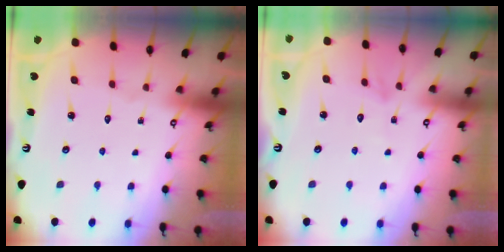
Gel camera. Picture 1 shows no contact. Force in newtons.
{"total": 1.7, "press": 1.7, "slide": 0.2}